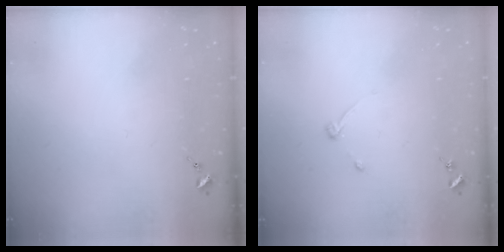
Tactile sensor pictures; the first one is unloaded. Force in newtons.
{"total": 3.3, "press": 3.2, "slide": 0.6}